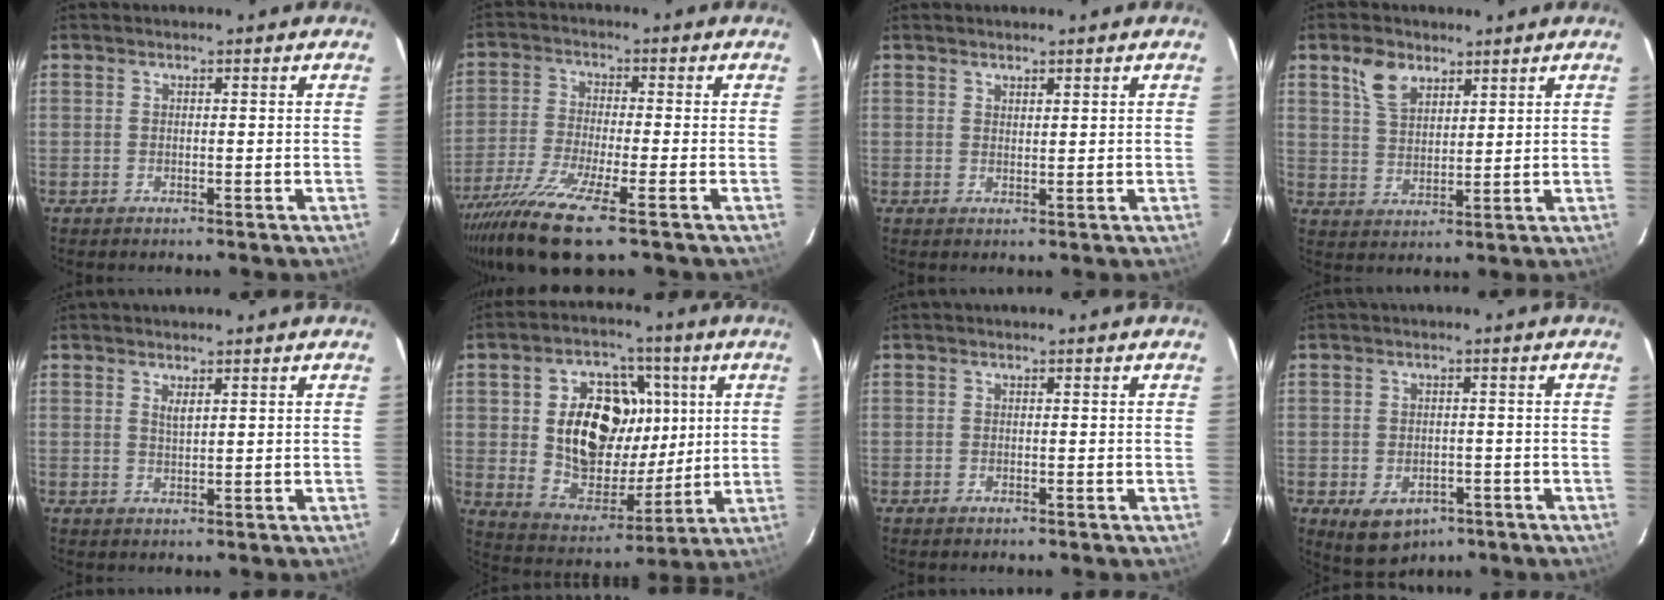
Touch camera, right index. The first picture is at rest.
{"total": 14.0, "force": [-9.8, 1.4, 9.9], "torque": [-0.216, -0.051, -0.182]}
{"total": 1.3, "force": [1.2, 0.3, 0.4], "torque": [-0.006, -0.001, 0.020]}
{"total": 6.8, "force": [4.2, 4.0, 3.7], "torque": [-0.069, 0.011, 0.082]}
{"total": 1.6, "force": [0.9, 0.5, 1.2], "torque": [-0.020, 0.000, 0.016]}
{"total": 18.2, "force": [3.8, 12.8, 12.4], "torque": [-0.239, 0.020, 0.084]}
{"total": 0.5, "force": [-0.4, 0.3, 0.1], "torque": [-0.001, 0.000, -0.007]}
{"total": 8.1, "force": [-4.1, 5.8, 4.1], "torque": [-0.082, -0.008, -0.045]}